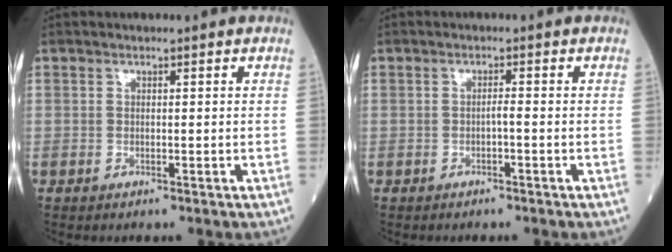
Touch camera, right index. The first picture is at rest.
{"total": 0.9, "force": [-0.5, 0.0, 0.7], "torque": [-0.014, 0.002, -0.007]}